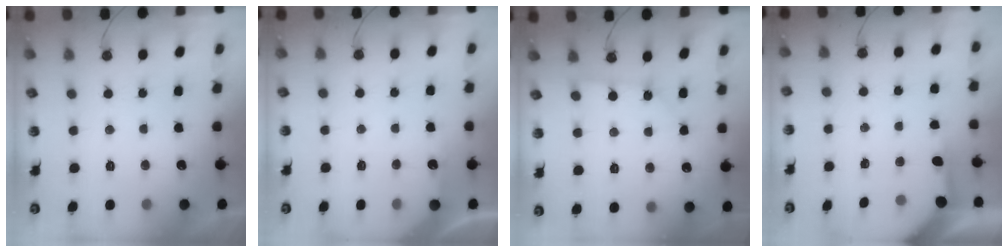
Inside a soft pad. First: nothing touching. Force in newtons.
{"total": 3.0, "press": 3.0, "slide": 0.3}
{"total": 2.4, "press": 2.4, "slide": 0.2}
{"total": 3.9, "press": 3.9, "slide": 0.5}